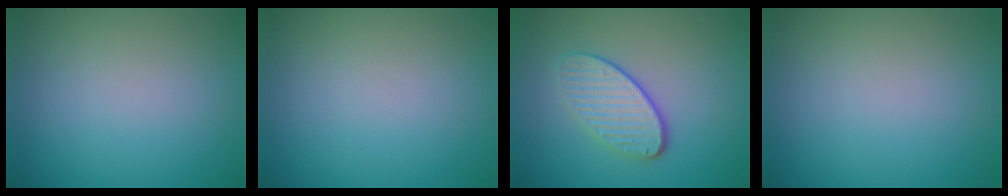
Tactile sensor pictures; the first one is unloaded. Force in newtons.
{"total": 0.0}
{"total": 3.8, "press": 3.0, "slide": 2.4}
{"total": 0.0}